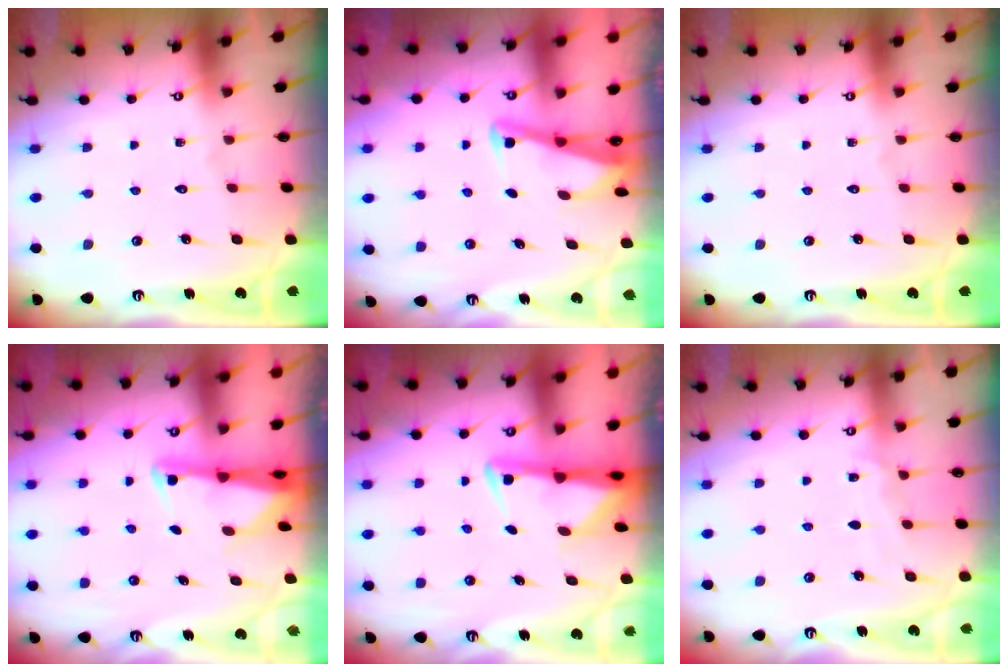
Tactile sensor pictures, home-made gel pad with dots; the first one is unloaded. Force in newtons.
{"total": 2.8, "press": 2.8, "slide": 0.3}
{"total": 0.0}
{"total": 2.6, "press": 2.6, "slide": 0.5}
{"total": 3.0, "press": 2.9, "slide": 0.7}
{"total": 4.9, "press": 4.8, "slide": 0.6}